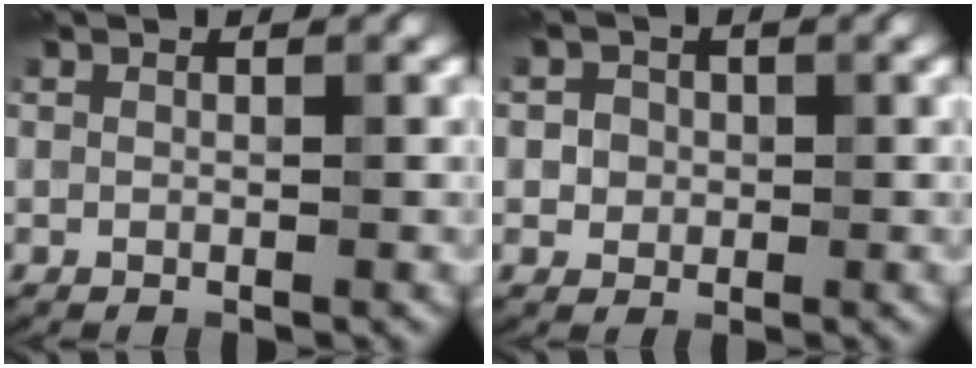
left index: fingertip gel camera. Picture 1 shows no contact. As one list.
[{"total": 2.2, "force": [0.3, 2.0, 0.8], "torque": [-0.004, 0.006, 0.000]}]